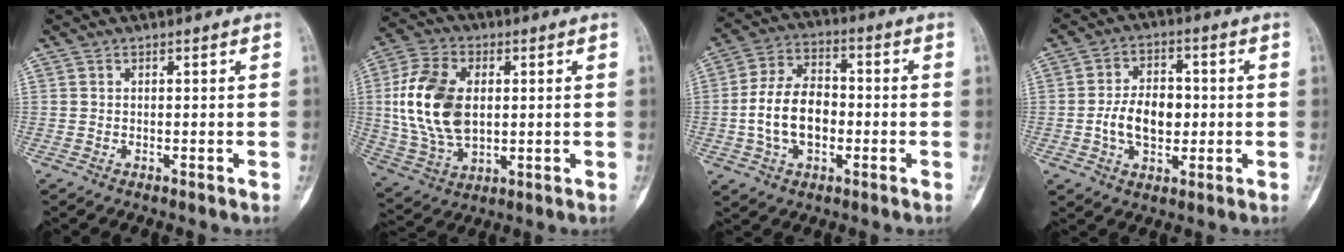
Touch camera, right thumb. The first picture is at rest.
{"total": 16.8, "force": [1.7, 10.6, 12.9], "torque": [-0.249, -0.003, 0.038]}
{"total": 12.6, "force": [-1.8, 8.3, 9.3], "torque": [-0.158, 0.028, -0.037]}
{"total": 9.8, "force": [-0.8, 6.4, 7.4], "torque": [-0.108, 0.012, -0.016]}